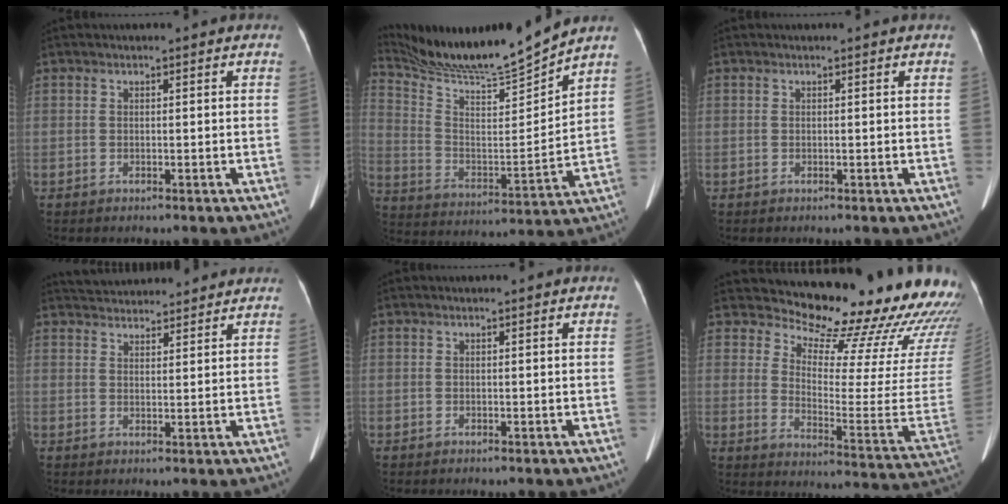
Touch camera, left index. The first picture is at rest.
{"total": 15.6, "force": [14.8, -2.0, 4.6], "torque": [-0.101, -0.033, 0.264]}
{"total": 0.9, "force": [0.9, 0.0, 0.2], "torque": [-0.010, 0.005, 0.009]}
{"total": 11.0, "force": [10.4, 2.0, 2.6], "torque": [-0.040, 0.036, 0.149]}
{"total": 0.0}
{"total": 23.4, "force": [22.5, 2.8, 6.0], "torque": [-0.091, -0.143, 0.267]}